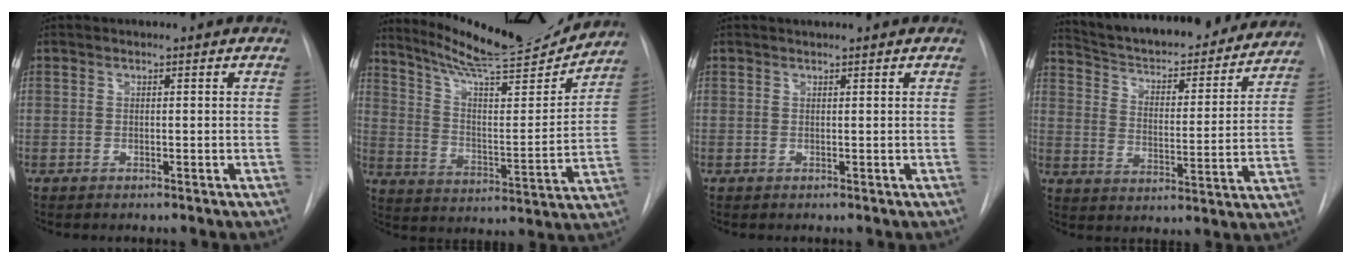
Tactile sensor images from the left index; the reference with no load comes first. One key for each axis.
{"total": 18.8, "fx": 17.7, "fy": 0.8, "fz": 6.3, "tx": -0.112, "ty": -0.037, "tz": 0.268}
{"total": 0.8, "fx": 0.8, "fy": -0.2, "fz": 0.3, "tx": -0.004, "ty": 0.006, "tz": 0.017}
{"total": 25.5, "fx": 23.2, "fy": 5.5, "fz": 9.1, "tx": -0.145, "ty": -0.020, "tz": 0.313}